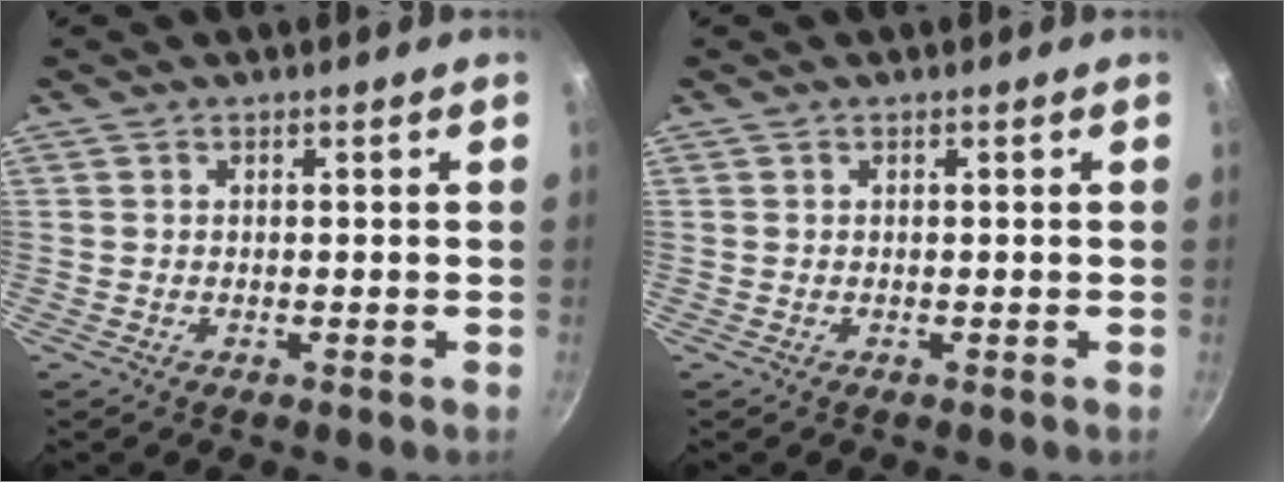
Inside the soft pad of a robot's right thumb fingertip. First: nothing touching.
{"total": 0.0}